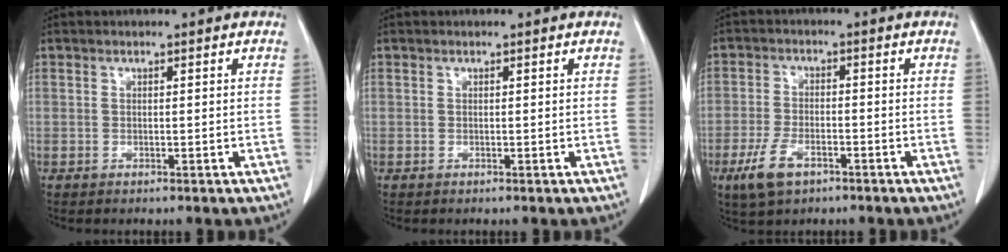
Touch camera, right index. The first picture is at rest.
{"total": 0.0}
{"total": 6.1, "force": [-3.5, 2.8, 4.1], "torque": [-0.091, -0.007, -0.061]}